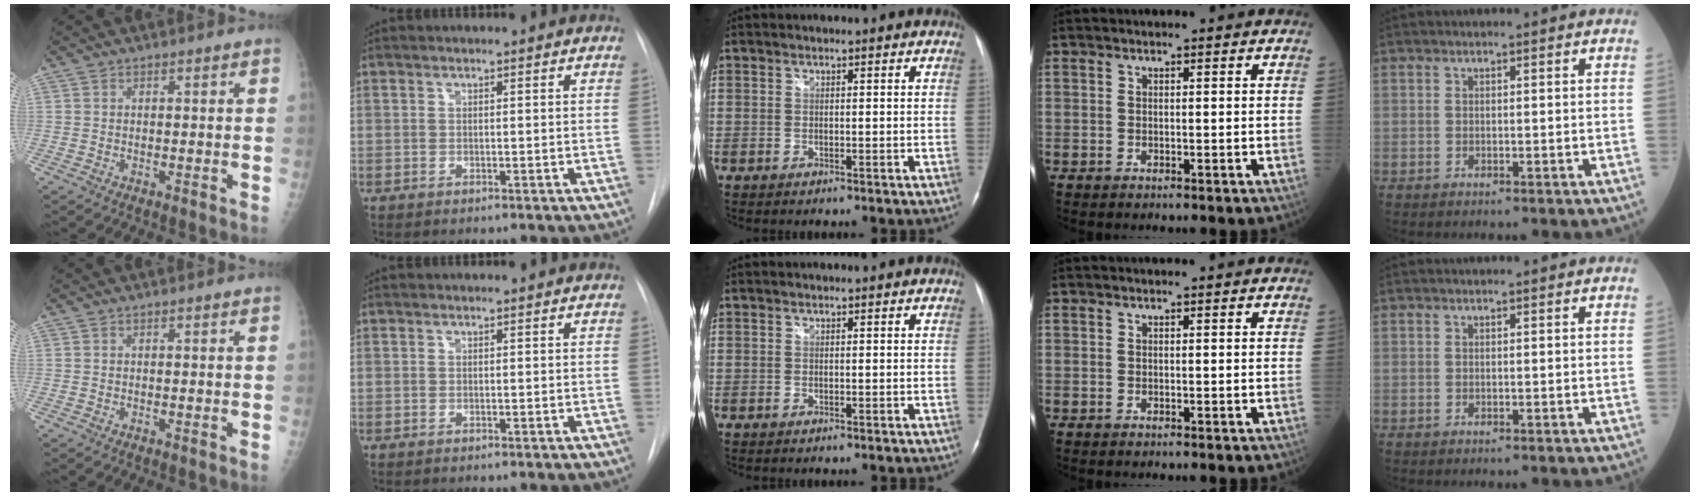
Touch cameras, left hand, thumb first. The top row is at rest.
{}